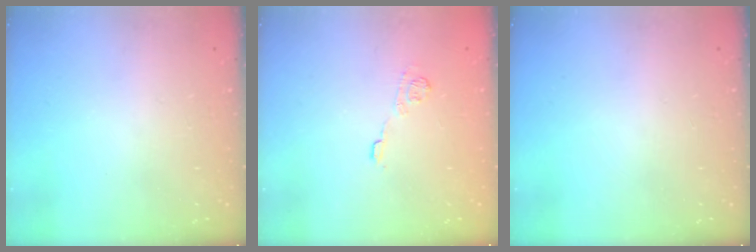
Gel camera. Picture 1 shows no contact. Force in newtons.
{"total": 8.3, "press": 8.1, "slide": 1.3}
{"total": 0.0}